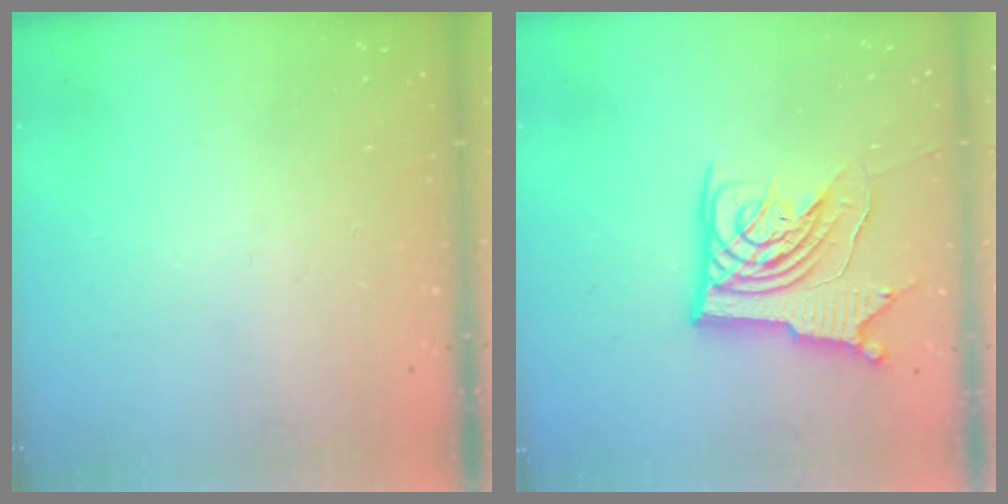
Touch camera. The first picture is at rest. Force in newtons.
{"total": 13.3, "press": 13.1, "slide": 1.9}